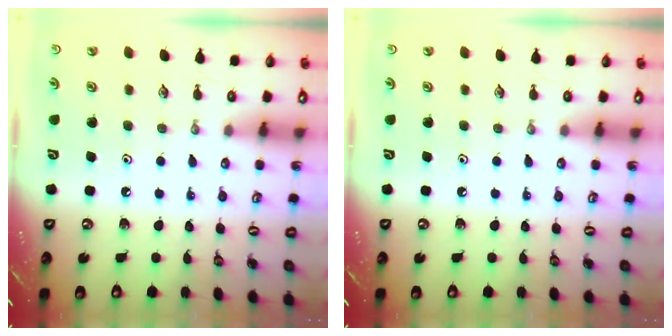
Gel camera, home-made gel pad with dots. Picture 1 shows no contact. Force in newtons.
{"total": 0.0}